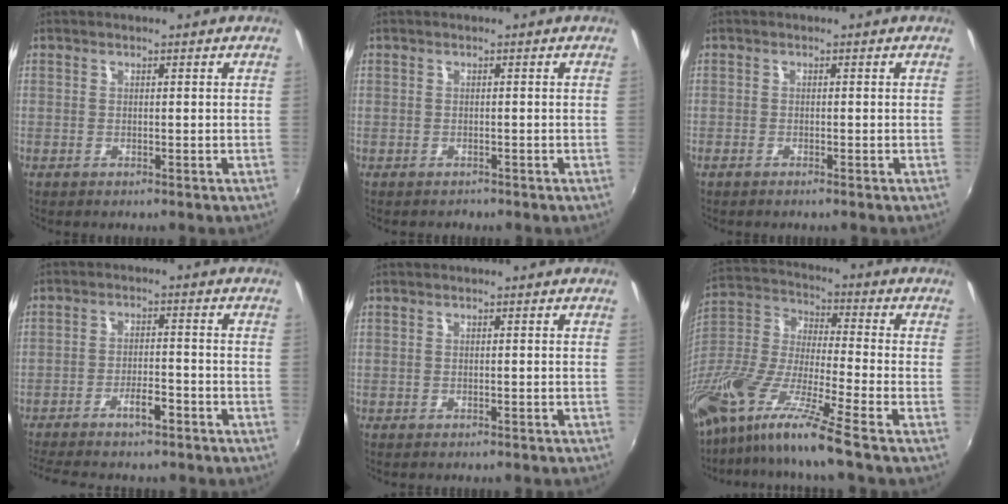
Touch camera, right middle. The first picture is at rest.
{"total": 0.7, "force": [-0.5, 0.5, -0.2], "torque": [0.003, 0.003, -0.006]}
{"total": 0.8, "force": [-0.7, 0.0, 0.4], "torque": [-0.008, -0.001, -0.016]}
{"total": 7.7, "force": [-6.3, 1.7, 4.2], "torque": [-0.087, 0.002, -0.102]}
{"total": 1.2, "force": [-1.1, 0.0, 0.5], "torque": [-0.012, -0.009, -0.015]}
{"total": 17.0, "force": [-12.3, -0.2, 11.7], "torque": [-0.228, -0.034, -0.245]}